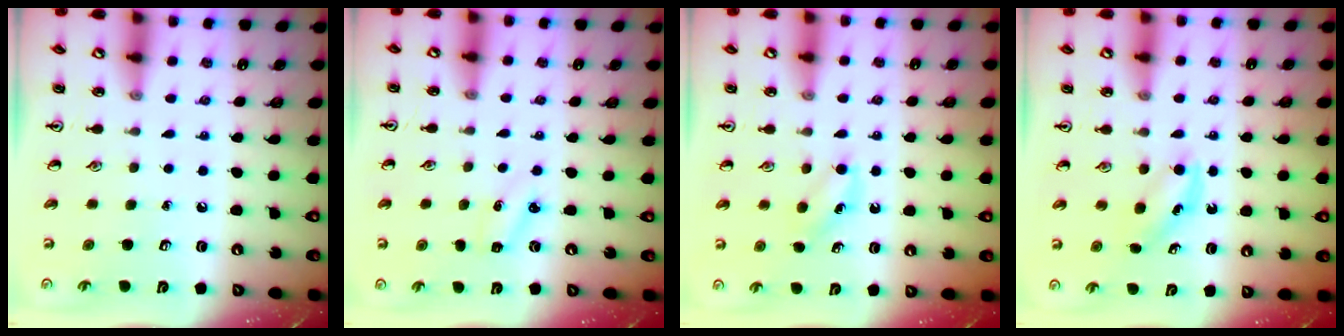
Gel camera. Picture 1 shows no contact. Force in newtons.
{"total": 2.5, "press": 2.4, "slide": 0.8}
{"total": 3.9, "press": 3.7, "slide": 1.3}
{"total": 4.5, "press": 4.1, "slide": 1.6}